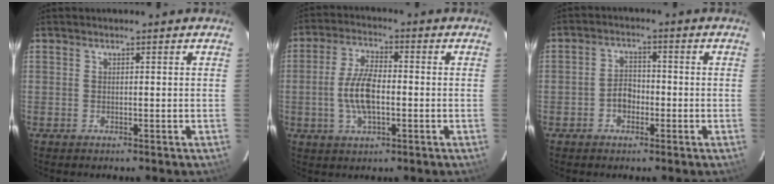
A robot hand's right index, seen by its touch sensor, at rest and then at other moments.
{"total": 8.5, "force": [-1.5, 3.6, 7.6], "torque": [-0.156, 0.006, -0.027]}
{"total": 3.8, "force": [-1.5, 2.8, 2.0], "torque": [-0.038, 0.011, -0.025]}